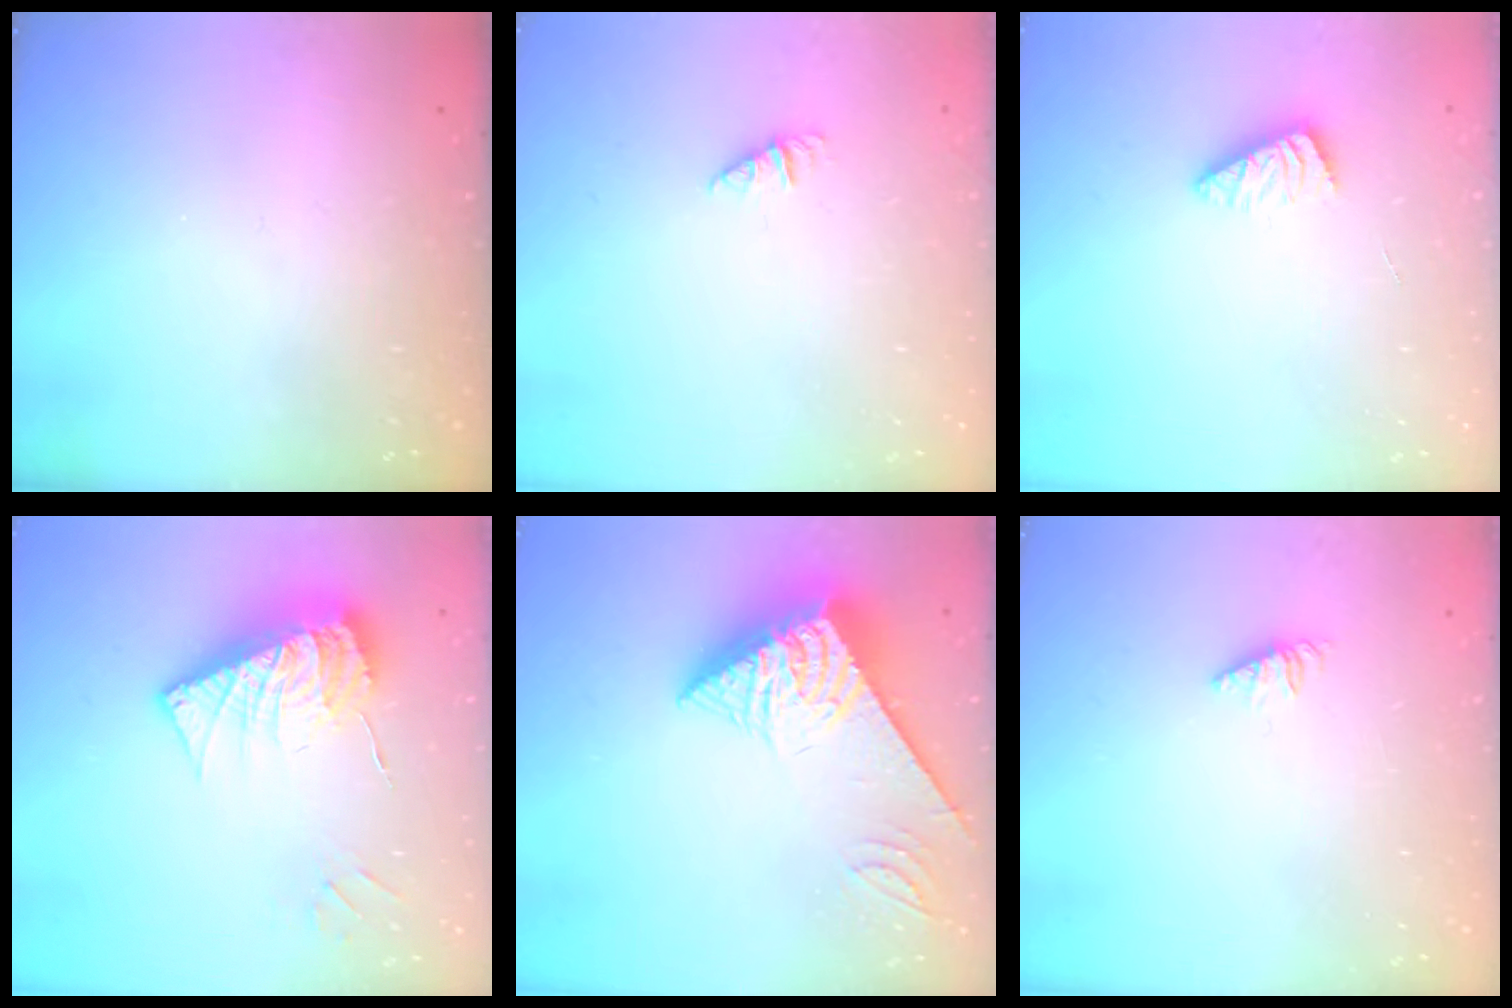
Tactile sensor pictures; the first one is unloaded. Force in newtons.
{"total": 0.6, "press": 0.6, "slide": 0.1}
{"total": 2.2, "press": 2.2, "slide": 0.4}
{"total": 19.3, "press": 19.2, "slide": 1.7}
{"total": 8.5, "press": 8.4, "slide": 0.9}
{"total": 1.2, "press": 1.2, "slide": 0.3}